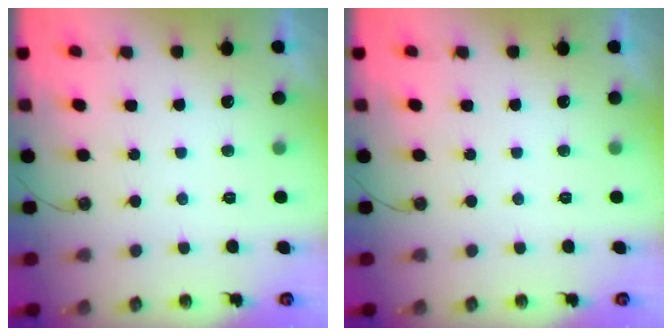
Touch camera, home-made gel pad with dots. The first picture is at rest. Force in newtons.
{"total": 0.0}